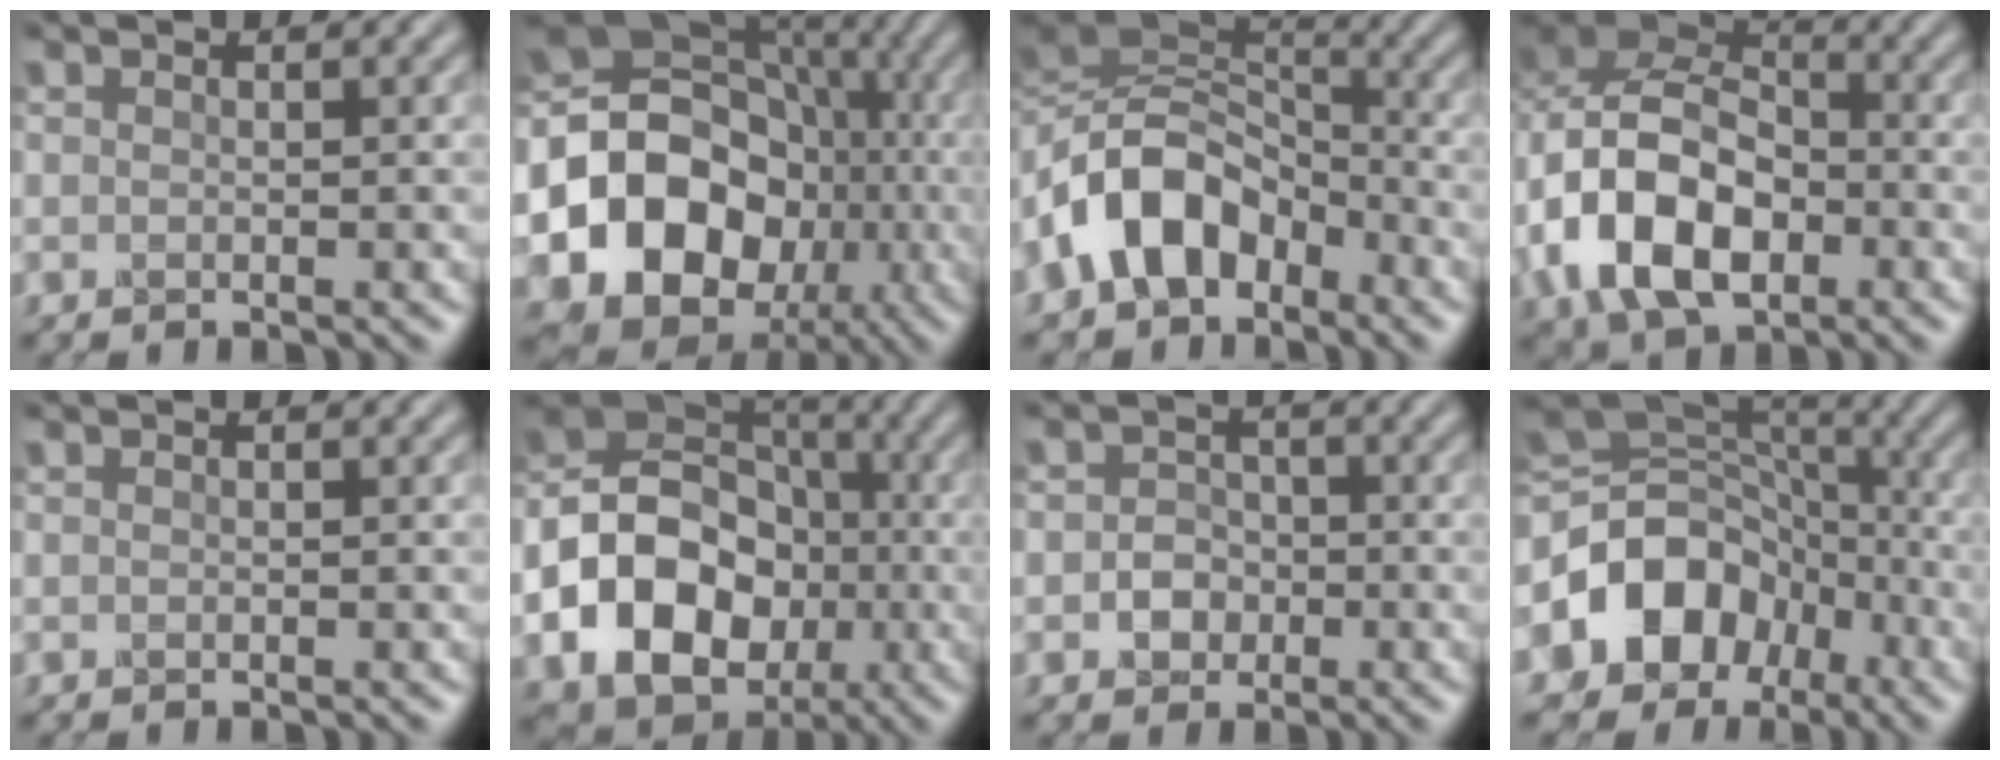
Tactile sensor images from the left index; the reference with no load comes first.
{"total": 14.7, "force": [-3.0, 12.2, 7.5], "torque": [-0.158, -0.005, -0.058]}
{"total": 7.8, "force": [-3.0, 5.4, 4.8], "torque": [-0.094, 0.020, -0.072]}
{"total": 10.5, "force": [-3.0, 7.3, 6.9], "torque": [-0.150, -0.006, -0.063]}
{"total": 0.0}
{"total": 13.0, "force": [-3.3, 10.6, 6.8], "torque": [-0.134, -0.012, -0.079]}
{"total": 1.7, "force": [-0.5, 1.6, 0.2], "torque": [-0.006, 0.007, -0.012]}
{"total": 9.5, "force": [-3.2, 7.7, 4.5], "torque": [-0.093, 0.008, -0.070]}